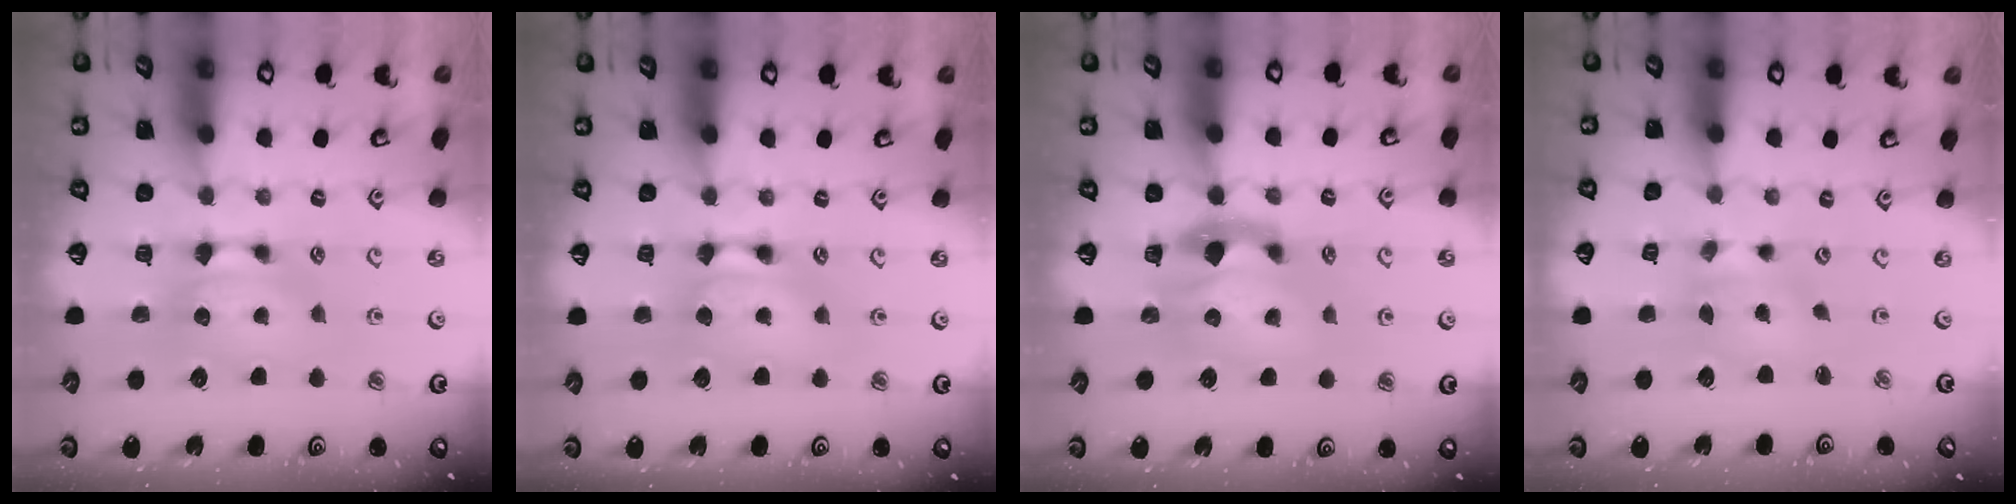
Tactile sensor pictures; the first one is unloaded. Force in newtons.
{"total": 1.7, "press": 1.7, "slide": 0.1}
{"total": 2.3, "press": 1.9, "slide": 1.3}
{"total": 1.2, "press": 0.0, "slide": 1.2}